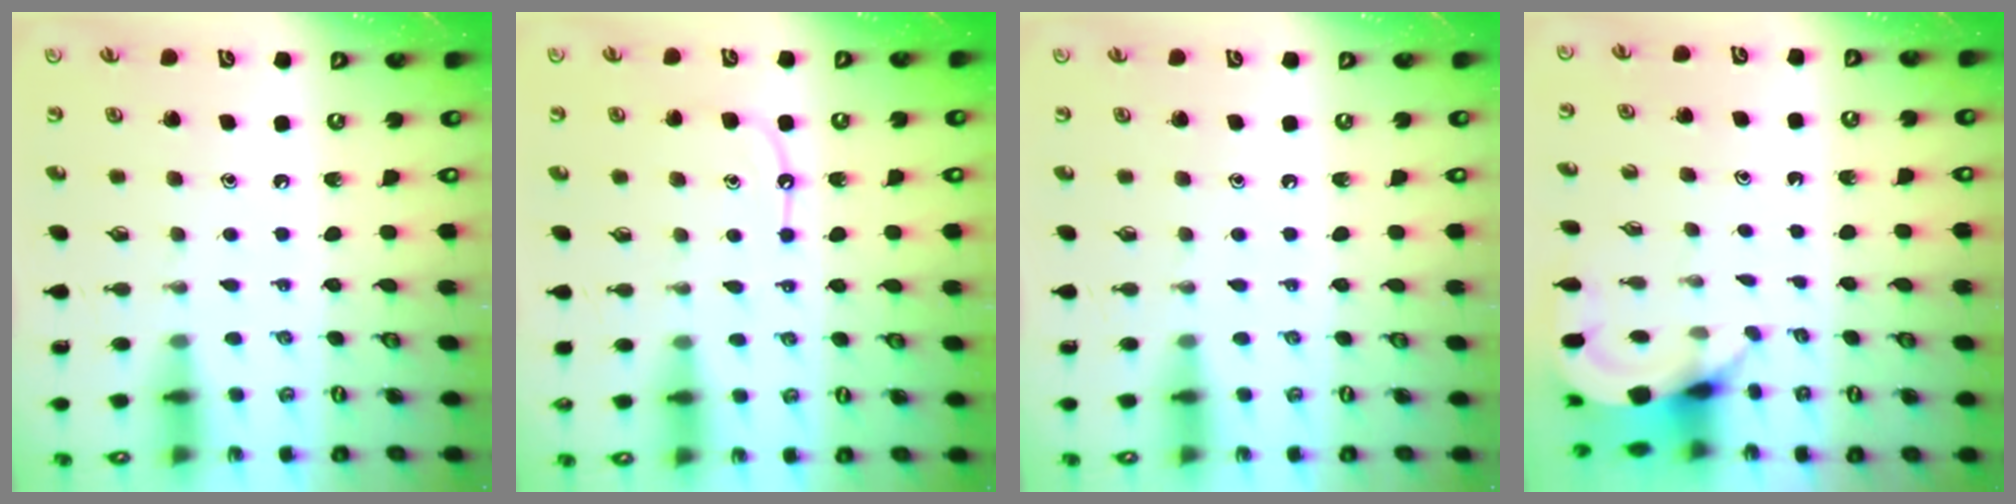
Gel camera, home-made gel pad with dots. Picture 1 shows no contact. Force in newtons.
{"total": 8.7, "press": 8.7, "slide": 0.9}
{"total": 0.0}
{"total": 4.0, "press": 4.0, "slide": 0.3}